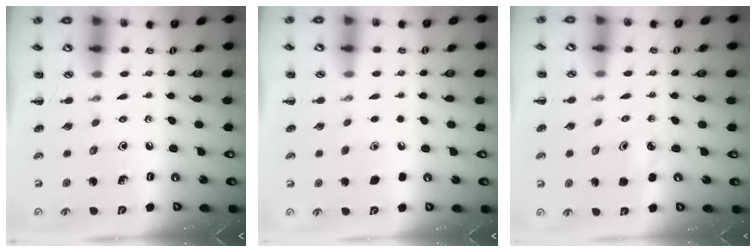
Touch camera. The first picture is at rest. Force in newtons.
{"total": 1.7, "press": 1.7, "slide": 0.1}
{"total": 2.5, "press": 2.4, "slide": 0.8}